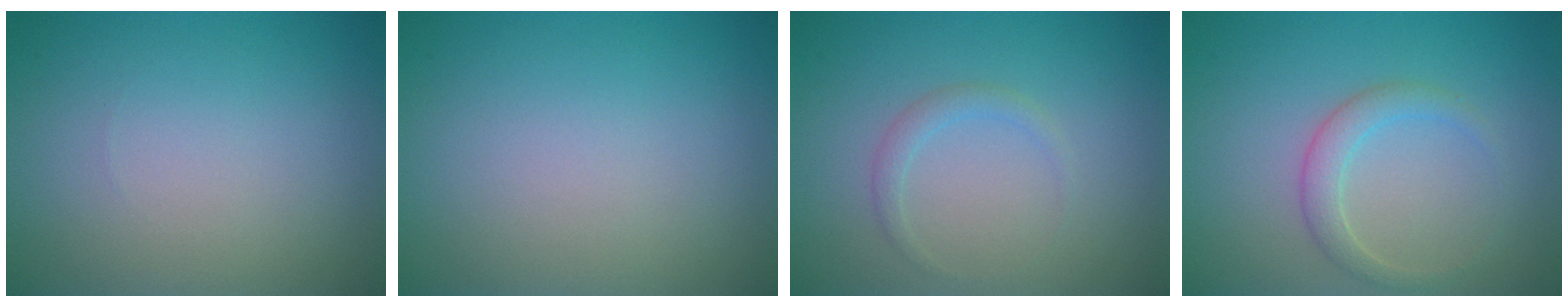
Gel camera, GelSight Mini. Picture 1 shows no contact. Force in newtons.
{"total": 0.0}
{"total": 1.1, "press": 1.1, "slide": 0.1}
{"total": 2.1, "press": 2.1, "slide": 0.1}